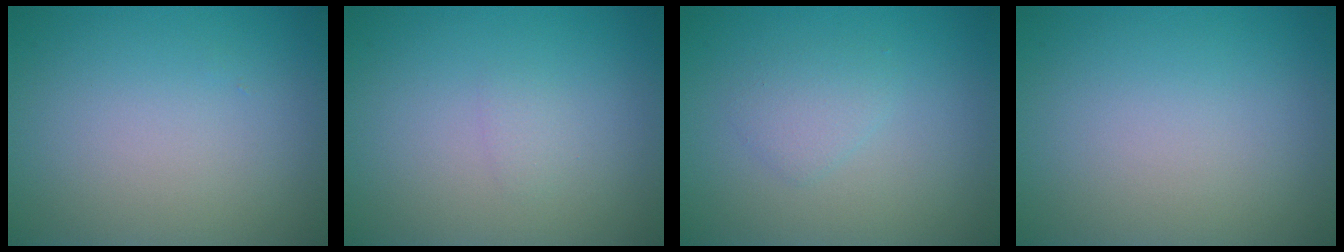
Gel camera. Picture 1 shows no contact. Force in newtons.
{"total": 0.7, "press": 0.7, "slide": 0.0}
{"total": 1.4, "press": 1.4, "slide": 0.1}
{"total": 0.0}